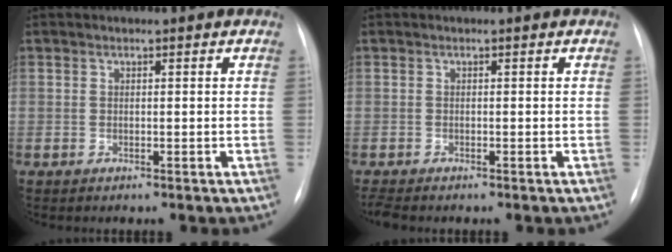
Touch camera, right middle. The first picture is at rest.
{"total": 1.9, "force": [-1.7, 0.2, 0.9], "torque": [-0.018, -0.006, -0.027]}